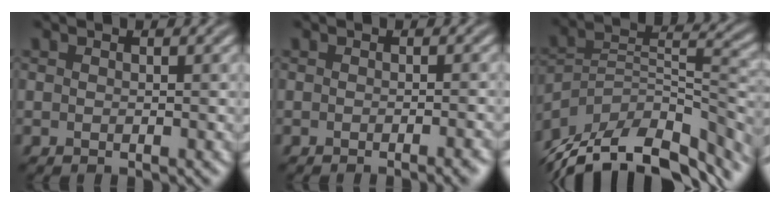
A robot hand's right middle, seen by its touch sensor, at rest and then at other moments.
{"total": 2.5, "force": [-1.2, 0.7, 2.1], "torque": [-0.012, 0.003, -0.016]}
{"total": 13.7, "force": [-10.6, 5.2, 6.9], "torque": [-0.151, 0.022, -0.176]}